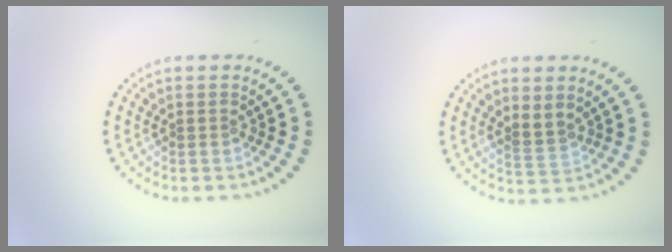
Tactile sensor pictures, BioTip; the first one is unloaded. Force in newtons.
{"total": 1.9, "press": 1.6, "slide": 0.9}